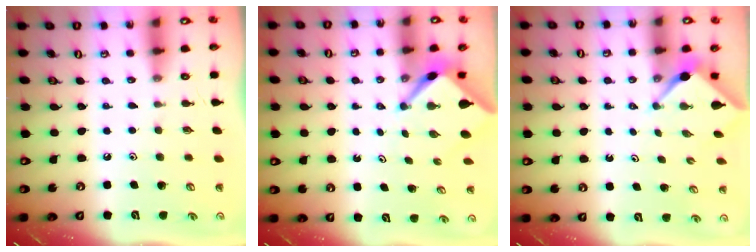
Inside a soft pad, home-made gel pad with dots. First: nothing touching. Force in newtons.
{"total": 3.5, "press": 3.5, "slide": 0.2}
{"total": 2.5, "press": 2.4, "slide": 0.3}